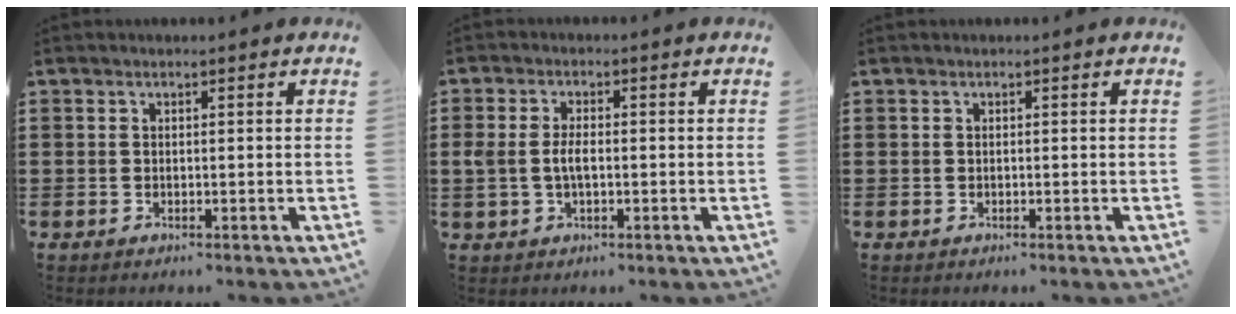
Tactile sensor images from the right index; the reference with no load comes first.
{"total": 3.4, "force": [-0.3, 1.7, 2.9], "torque": [-0.079, -0.004, -0.012]}
{"total": 0.0}